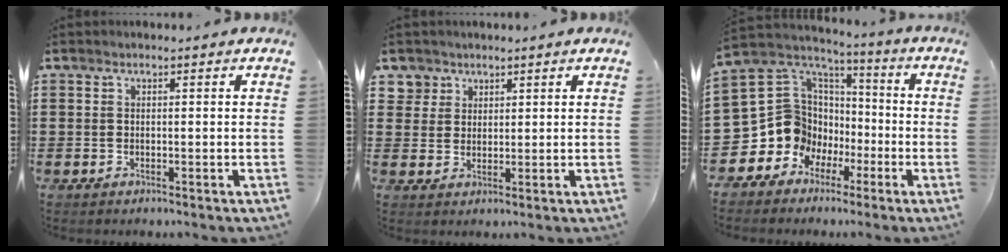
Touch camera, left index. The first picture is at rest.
{"total": 3.5, "force": [2.1, 2.8, 0.0], "torque": [-0.016, 0.010, 0.039]}
{"total": 9.9, "force": [-1.7, 9.6, 2.0], "torque": [-0.107, -0.030, -0.026]}